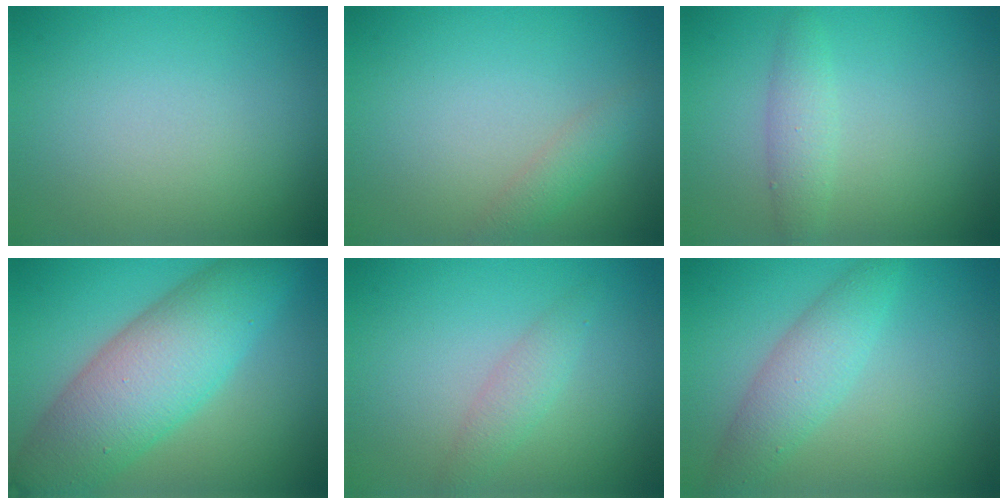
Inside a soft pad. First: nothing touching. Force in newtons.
{"total": 1.5, "press": 1.5, "slide": 0.0}
{"total": 1.9, "press": 1.9, "slide": 0.1}
{"total": 9.3, "press": 9.3, "slide": 0.1}
{"total": 1.7, "press": 1.7, "slide": 0.1}
{"total": 3.4, "press": 3.4, "slide": 0.1}